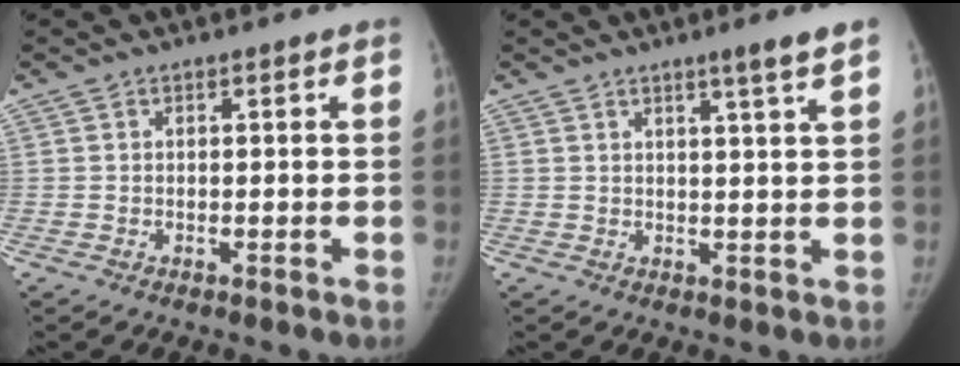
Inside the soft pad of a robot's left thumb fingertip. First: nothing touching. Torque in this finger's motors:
{"motor_torque": [0.38, 0.06, 0.67, -0.35, 0.08]}